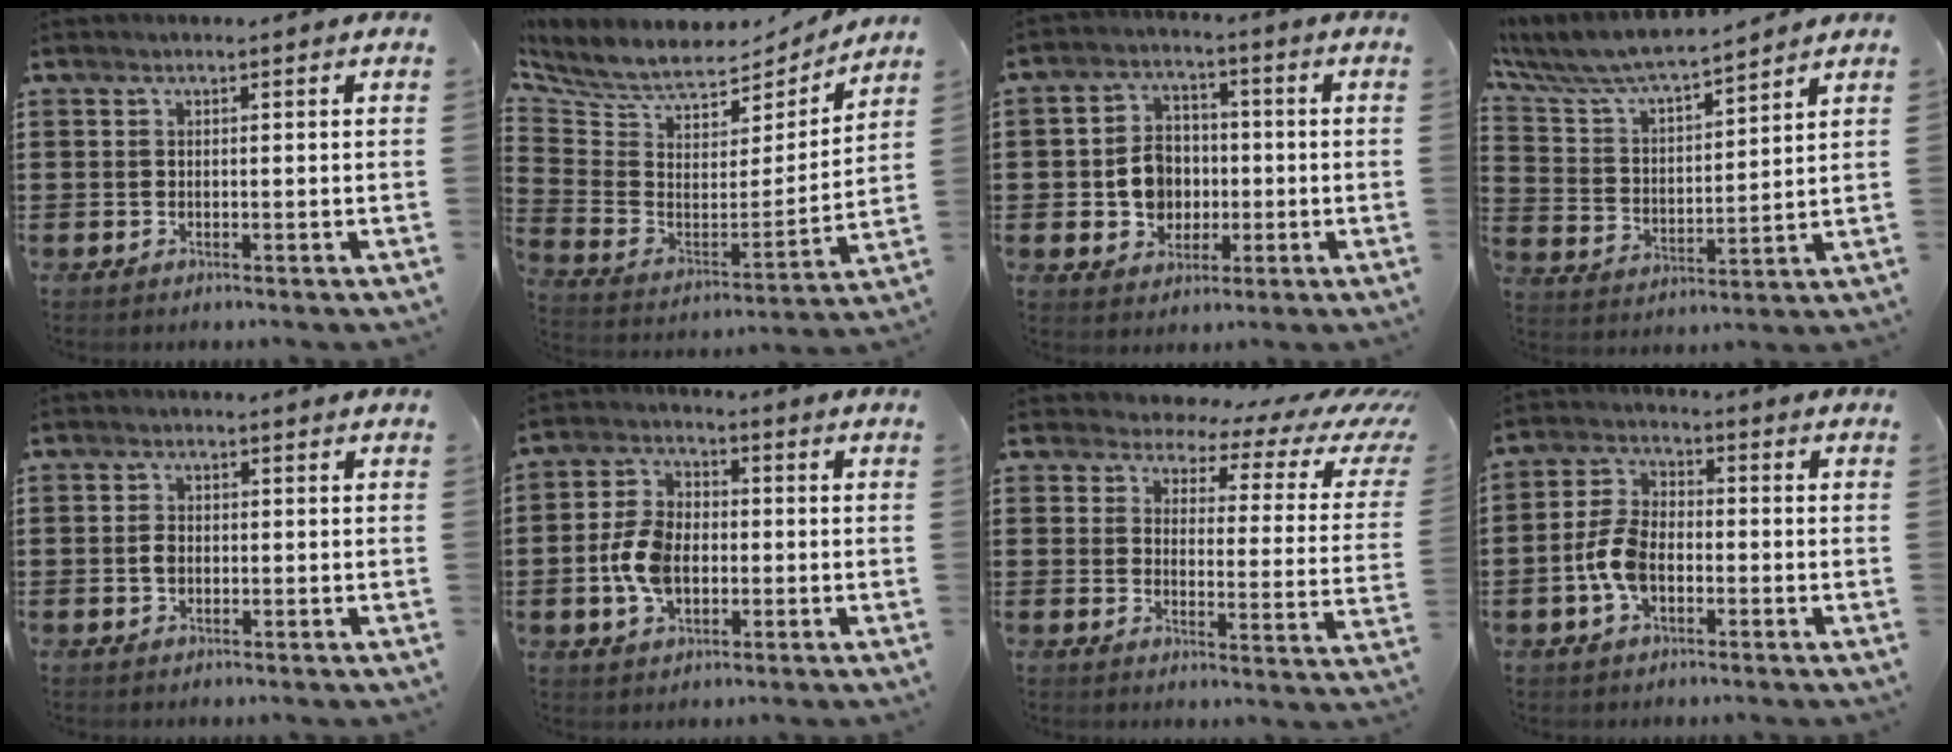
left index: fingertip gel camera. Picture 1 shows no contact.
{"total": 7.0, "force": [6.1, 2.4, 2.4], "torque": [-0.083, -0.045, 0.105]}
{"total": 6.7, "force": [-0.5, 5.9, 3.0], "torque": [-0.073, 0.012, -0.011]}
{"total": 7.4, "force": [6.9, 0.9, 2.5], "torque": [-0.080, -0.041, 0.118]}
{"total": 1.8, "force": [-0.1, 1.2, 1.3], "torque": [-0.028, 0.005, -0.003]}
{"total": 7.9, "force": [-1.3, 5.2, 5.9], "torque": [-0.140, 0.006, -0.029]}
{"total": 3.9, "force": [3.1, 1.7, 1.5], "torque": [-0.044, -0.021, 0.047]}
{"total": 6.6, "force": [-1.8, 3.9, 5.0], "torque": [-0.128, -0.001, -0.042]}